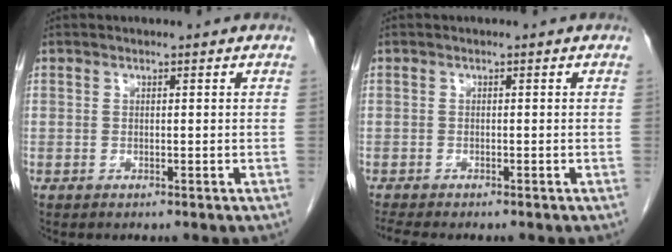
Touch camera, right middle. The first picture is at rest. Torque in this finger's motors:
{"motor_torque": [0.28, -0.23, 0.01, 0.00]}